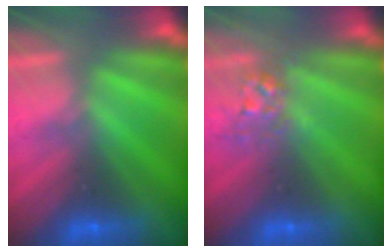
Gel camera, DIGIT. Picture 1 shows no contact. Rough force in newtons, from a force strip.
{"total": 2.8}